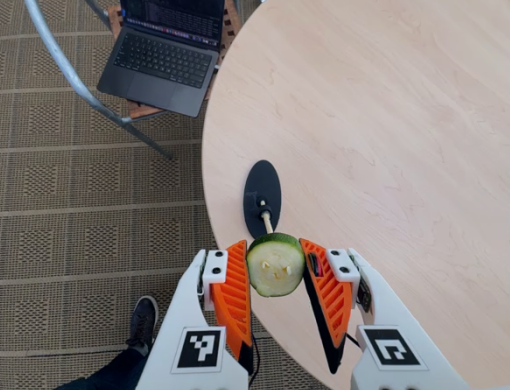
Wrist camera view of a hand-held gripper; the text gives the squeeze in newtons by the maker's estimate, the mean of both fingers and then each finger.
{"total": 8.7, "left": 8.6, "right": 8.8}